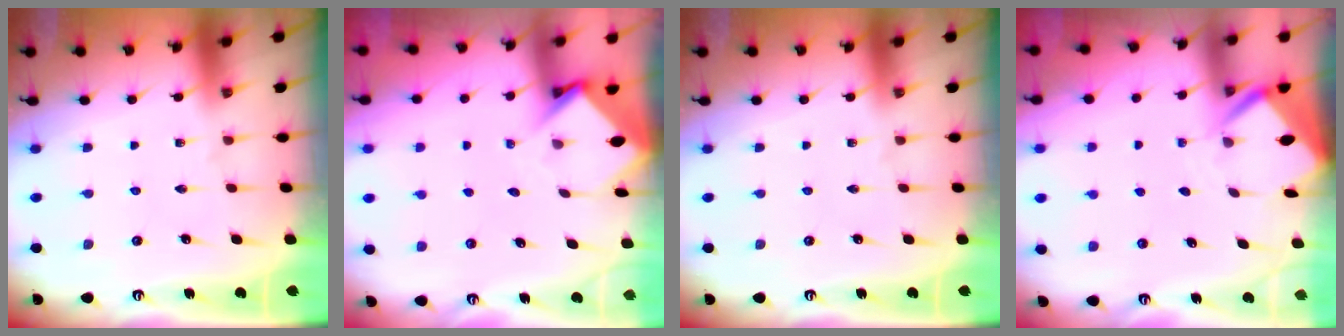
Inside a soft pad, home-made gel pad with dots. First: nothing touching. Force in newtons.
{"total": 3.6, "press": 3.5, "slide": 0.2}
{"total": 0.0}
{"total": 3.2, "press": 3.2, "slide": 0.3}